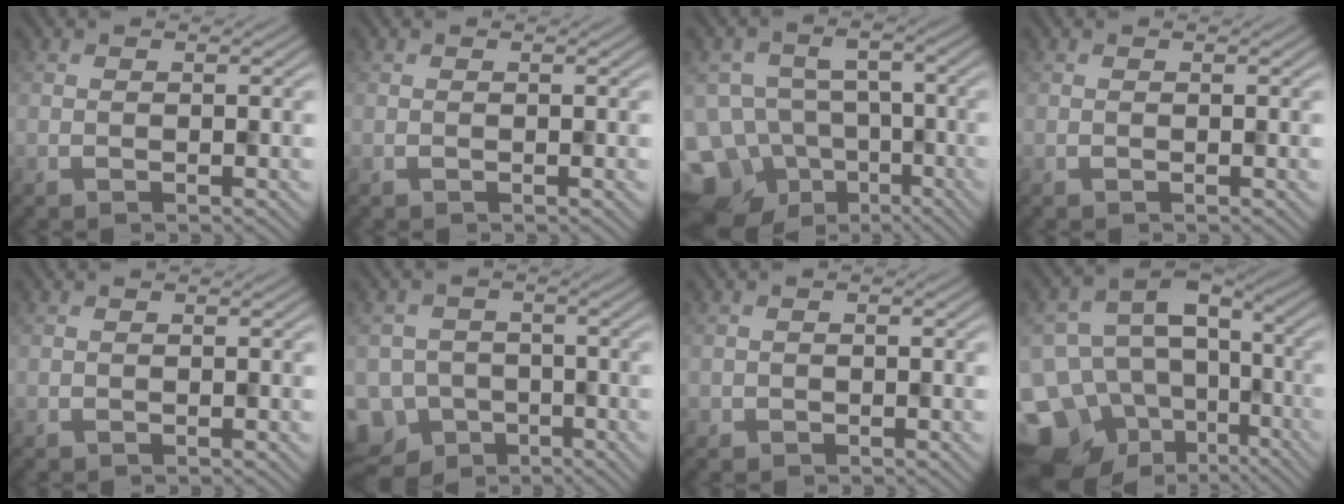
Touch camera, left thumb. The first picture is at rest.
{"total": 0.0}
{"total": 14.4, "force": [-9.1, 9.9, 5.1], "torque": [-0.123, -0.037, -0.116]}
{"total": 0.0}
{"total": 0.0}
{"total": 11.6, "force": [-7.8, 8.2, 2.1], "torque": [-0.060, -0.045, -0.111]}
{"total": 0.9, "force": [-0.2, 0.9, -0.1], "torque": [0.002, -0.003, -0.003]}
{"total": 17.0, "force": [-7.6, 12.5, 8.6], "torque": [-0.196, -0.023, -0.092]}